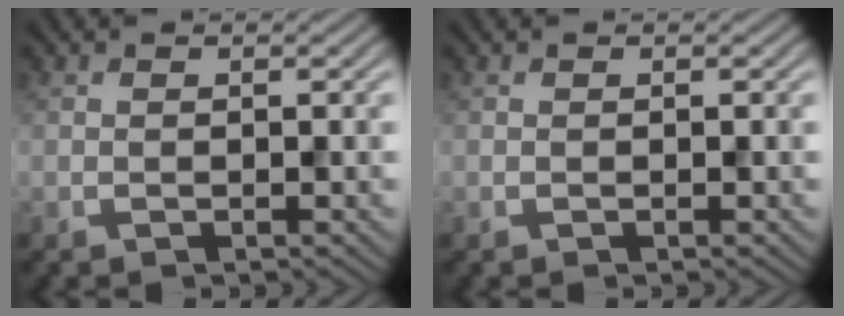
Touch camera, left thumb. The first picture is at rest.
{"total": 0.0}